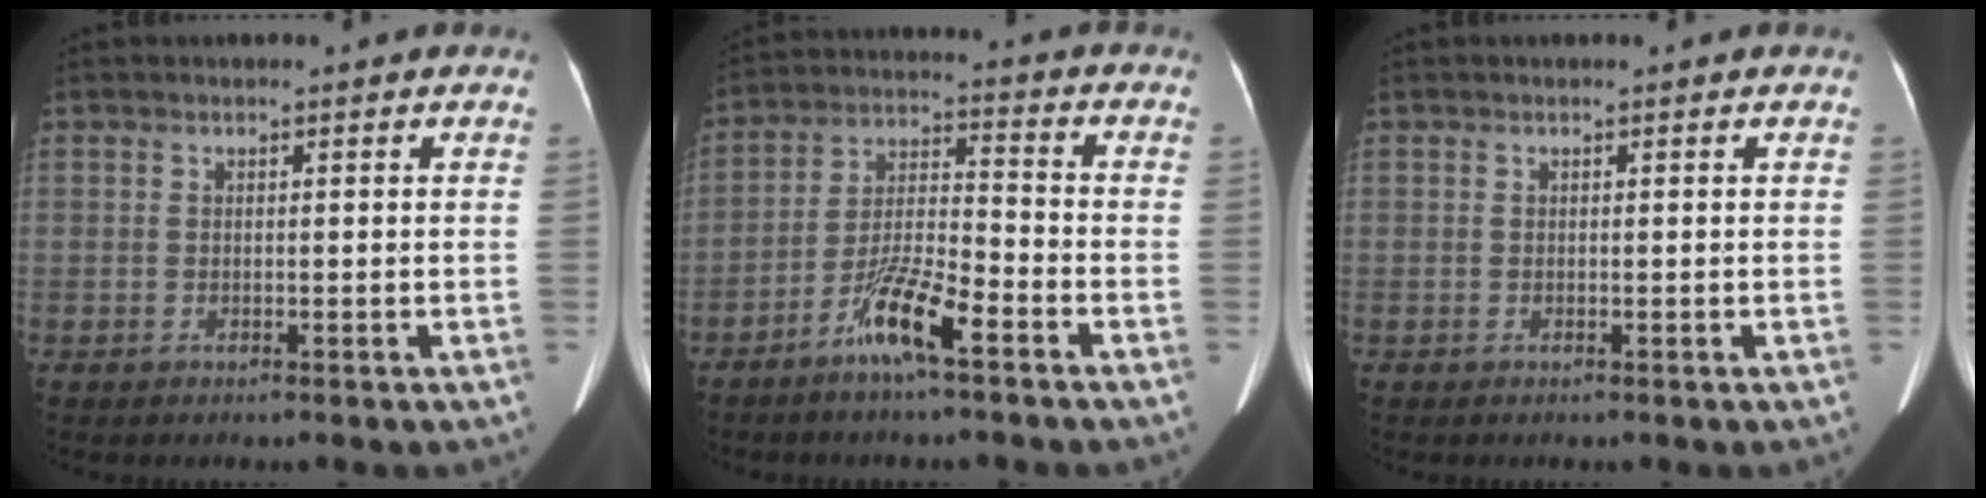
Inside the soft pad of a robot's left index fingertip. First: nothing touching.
{"total": 8.8, "force": [-5.5, 0.9, 6.7], "torque": [-0.141, -0.003, -0.105]}
{"total": 0.0}